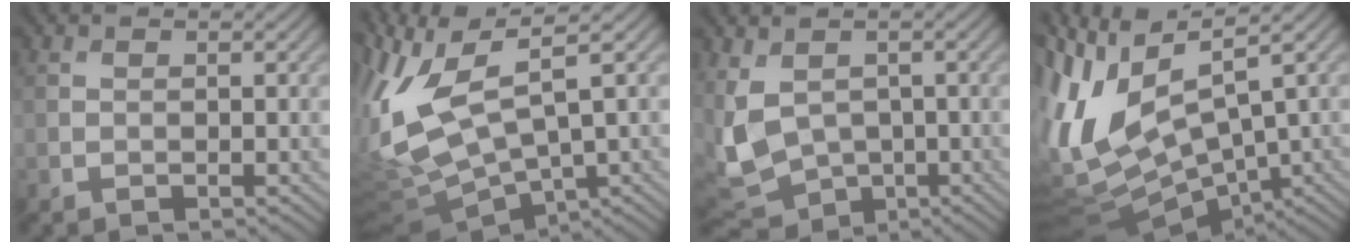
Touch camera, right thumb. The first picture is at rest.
{"total": 11.8, "force": [1.8, 4.7, 10.7], "torque": [-0.255, -0.007, 0.040]}
{"total": 9.3, "force": [-0.6, 6.6, 6.6], "torque": [-0.183, -0.031, -0.002]}
{"total": 14.3, "force": [0.0, 6.0, 13.0], "torque": [-0.307, 0.000, 0.024]}